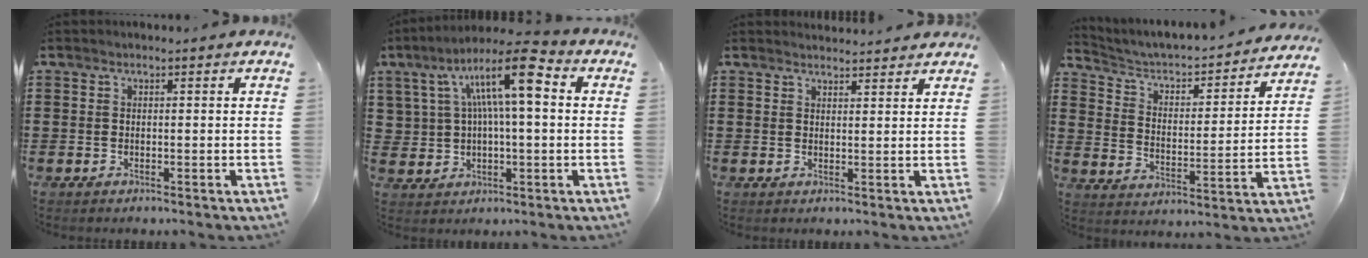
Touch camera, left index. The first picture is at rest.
{"total": 12.2, "force": [4.1, 4.4, 10.6], "torque": [-0.189, -0.003, 0.068]}
{"total": 1.9, "force": [1.9, 0.2, -0.1], "torque": [-0.004, -0.001, 0.037]}
{"total": 3.0, "force": [2.6, 1.1, 1.0], "torque": [-0.039, -0.027, 0.031]}